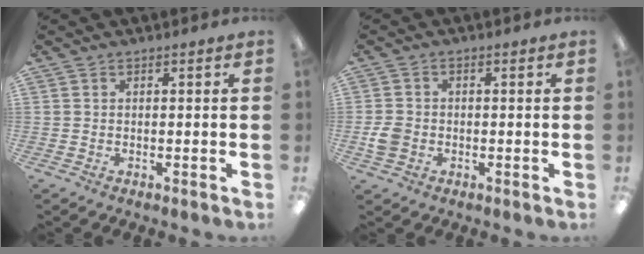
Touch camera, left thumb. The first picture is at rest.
{"total": 4.1, "force": [-1.0, 3.4, 2.1], "torque": [-0.033, 0.004, -0.019]}